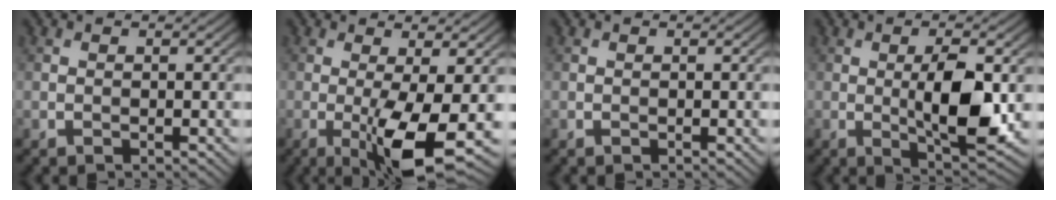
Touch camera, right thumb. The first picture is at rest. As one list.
[{"total": 7.9, "force": [-2.1, 1.4, 7.5], "torque": [-0.131, -0.004, -0.031]}, {"total": 0.0}, {"total": 7.8, "force": [-0.2, 2.2, 7.5], "torque": [-0.128, -0.002, 0.000]}]